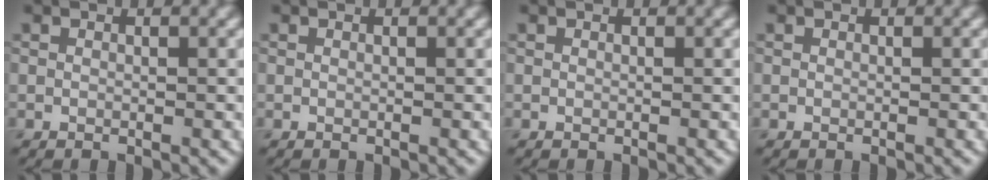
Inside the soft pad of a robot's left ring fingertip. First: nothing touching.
{"total": 0.0}
{"total": 0.0}
{"total": 0.0}